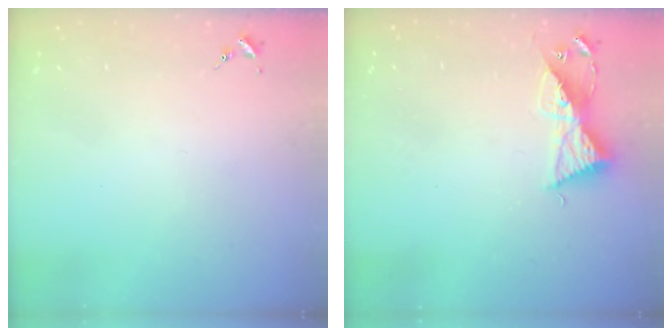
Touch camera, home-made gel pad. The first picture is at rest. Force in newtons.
{"total": 8.8, "press": 8.7, "slide": 0.5}